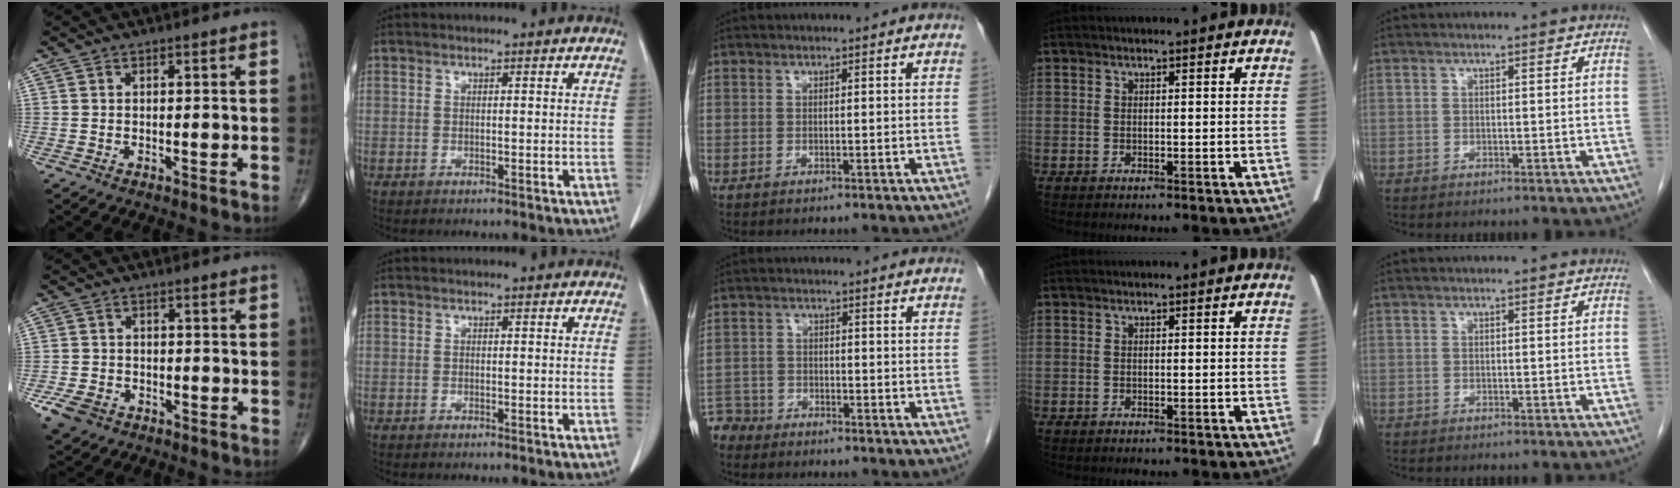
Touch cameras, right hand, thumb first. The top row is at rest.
{"thumb": {"total": 5.9, "force": [-3.3, 4.2, 2.5], "torque": [-0.053, 0.012, -0.054]}, "middle": {"total": 4.1, "force": [-3.8, 1.3, -0.8], "torque": [0.018, -0.004, -0.077]}}